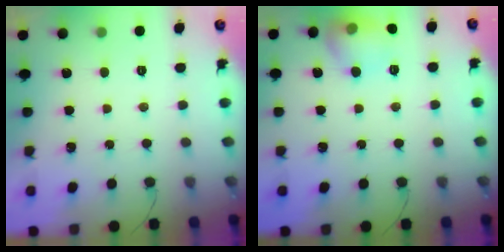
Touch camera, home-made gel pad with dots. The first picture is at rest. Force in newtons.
{"total": 10.6, "press": 10.6, "slide": 0.5}